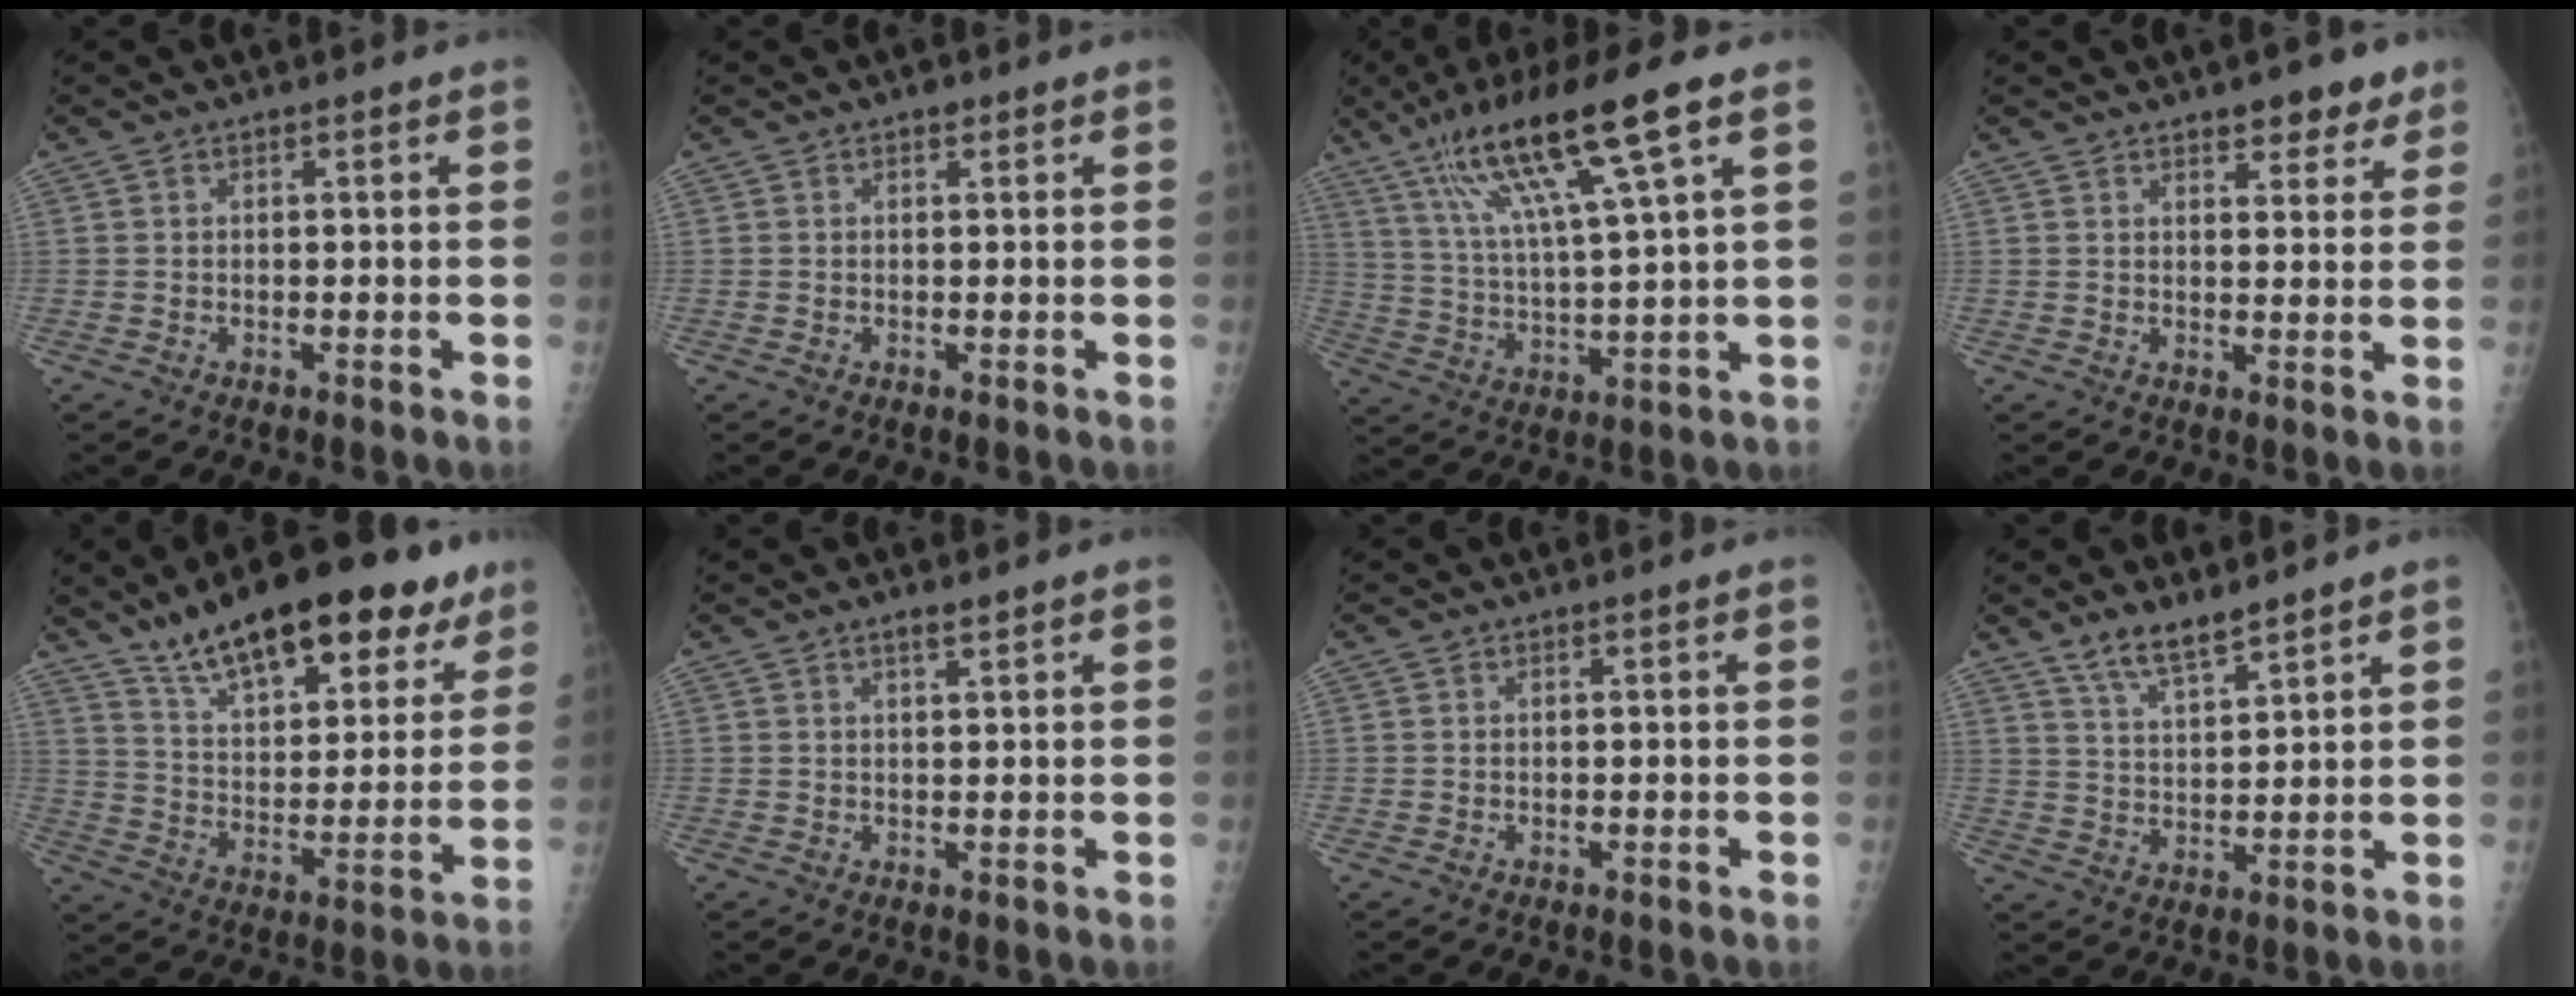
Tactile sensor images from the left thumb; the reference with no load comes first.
{"total": 0.9, "force": [0.6, 0.5, 0.4], "torque": [0.000, -0.002, 0.005]}
{"total": 17.3, "force": [9.1, 1.6, 14.6], "torque": [-0.272, -0.018, 0.166]}
{"total": 6.3, "force": [4.3, 2.8, 3.6], "torque": [-0.017, -0.020, 0.056]}
{"total": 24.2, "force": [16.5, 9.1, 15.2], "torque": [-0.192, -0.050, 0.259]}
{"total": 1.6, "force": [1.2, 0.2, 1.0], "torque": [-0.015, -0.009, 0.022]}
{"total": 0.0}
{"total": 6.4, "force": [5.3, 1.3, 3.4], "torque": [-0.056, -0.034, 0.104]}